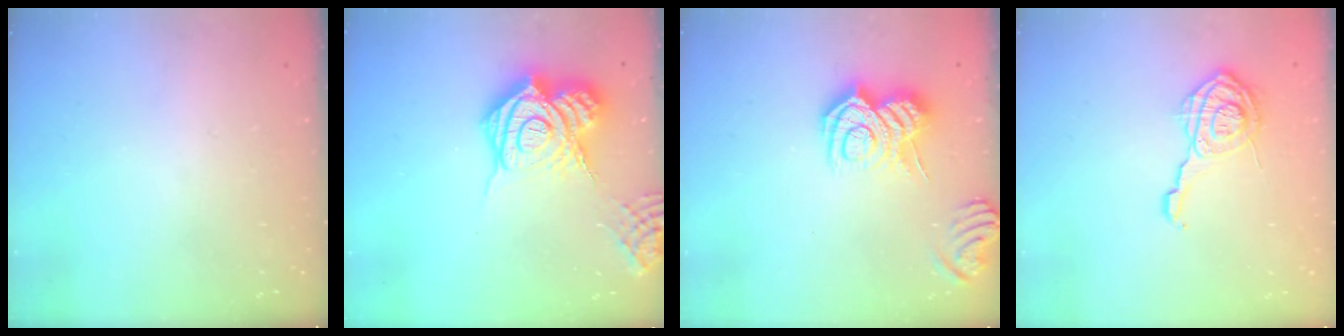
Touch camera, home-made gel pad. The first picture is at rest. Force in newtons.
{"total": 22.4, "press": 22.2, "slide": 2.7}
{"total": 11.4, "press": 11.4, "slide": 0.6}
{"total": 10.7, "press": 10.7, "slide": 0.3}